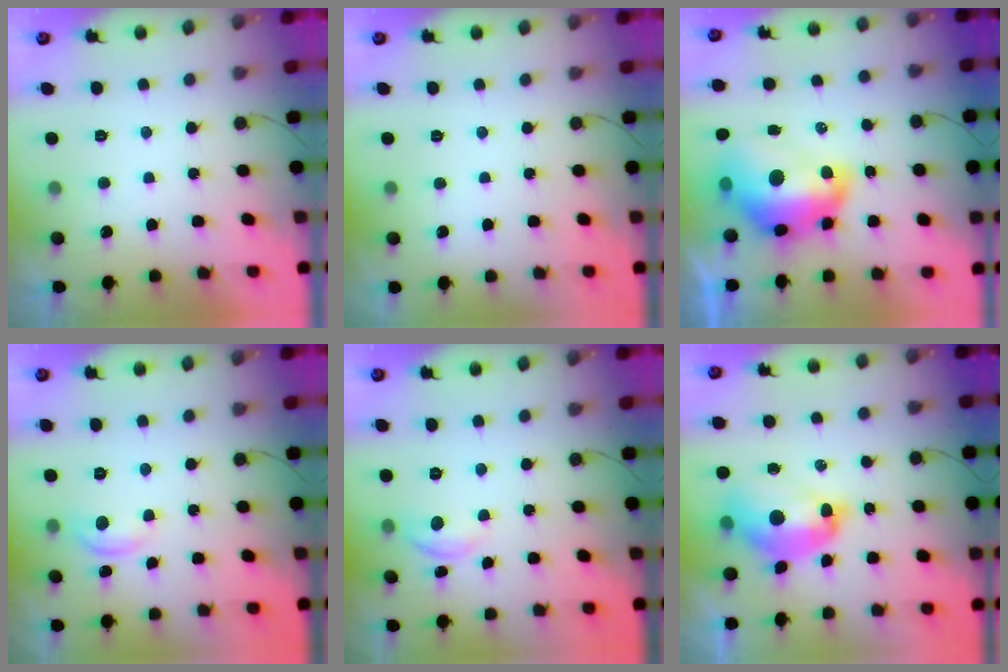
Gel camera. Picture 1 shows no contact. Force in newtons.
{"total": 0.0}
{"total": 18.1, "press": 18.0, "slide": 1.6}
{"total": 5.5, "press": 5.5, "slide": 0.2}
{"total": 5.4, "press": 5.4, "slide": 0.5}
{"total": 13.3, "press": 13.2, "slide": 1.4}